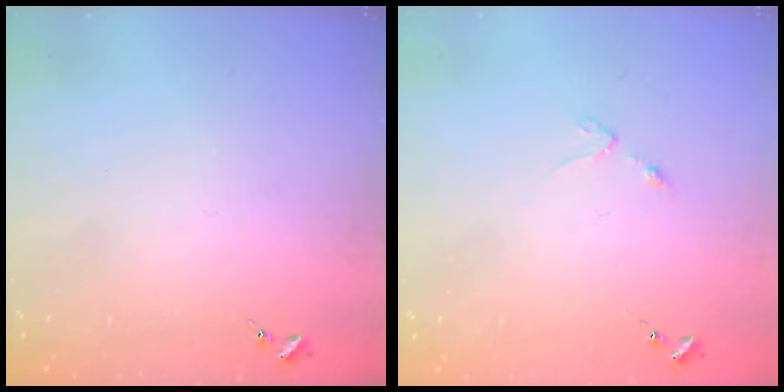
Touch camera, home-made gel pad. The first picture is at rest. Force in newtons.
{"total": 2.5, "press": 2.4, "slide": 0.4}